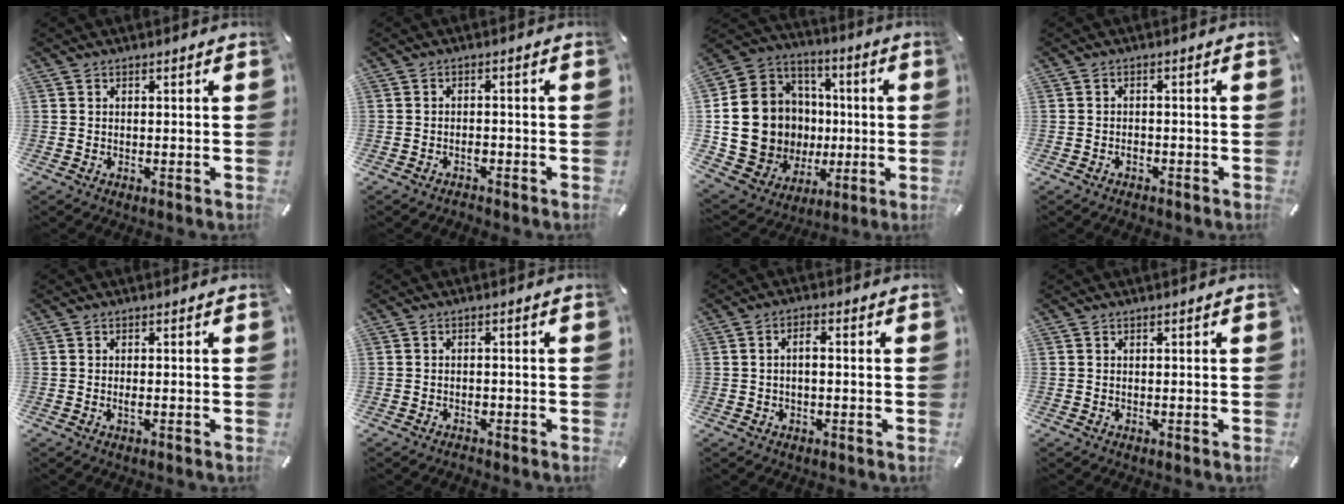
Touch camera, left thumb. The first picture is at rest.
{"total": 2.1, "force": [-1.4, 1.1, 1.1], "torque": [-0.022, 0.004, -0.027]}
{"total": 19.8, "force": [-0.2, 18.1, 8.2], "torque": [-0.178, -0.015, 0.035]}
{"total": 1.7, "force": [-1.1, 0.9, 0.8], "torque": [-0.018, 0.003, -0.023]}
{"total": 1.0, "force": [-0.3, 0.1, 0.9], "torque": [-0.018, -0.005, -0.004]}
{"total": 1.4, "force": [-0.9, 0.8, 0.7], "torque": [-0.015, 0.002, -0.019]}
{"total": 2.7, "force": [-0.2, 1.4, 2.3], "torque": [-0.045, 0.008, -0.004]}
{"total": 0.0}